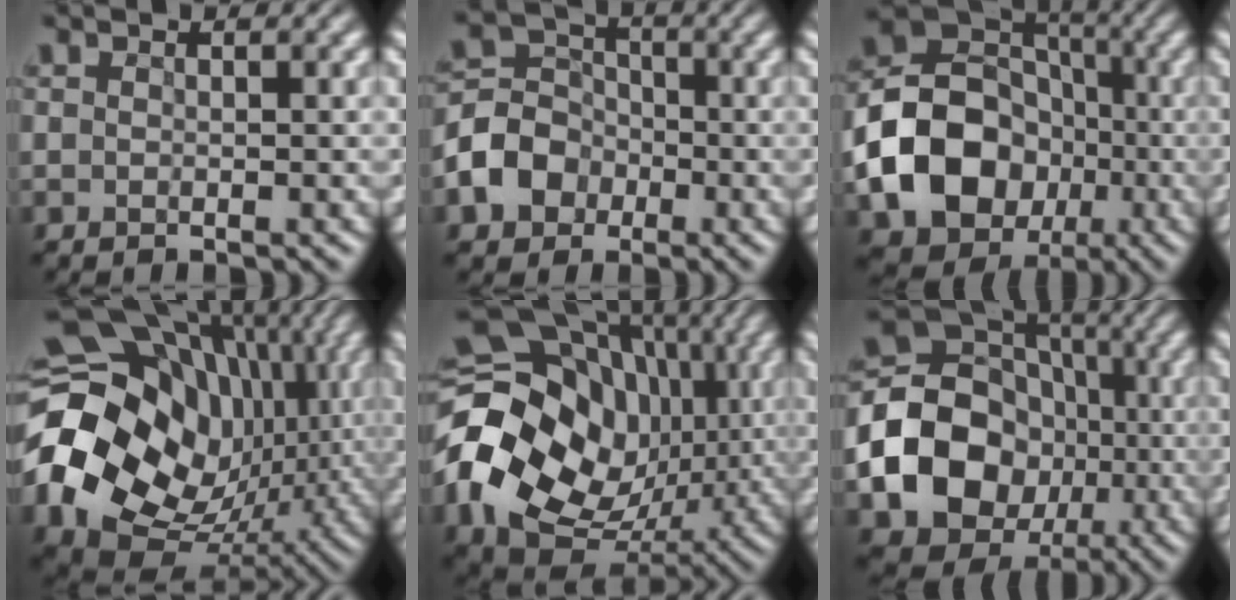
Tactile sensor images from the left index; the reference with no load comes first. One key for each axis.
{"total": 5.0, "fx": -2.1, "fy": 4.0, "fz": 2.2, "tx": -0.047, "ty": 0.012, "tz": -0.049}
{"total": 13.6, "fx": -3.4, "fy": 10.9, "fz": 7.5, "tx": -0.149, "ty": -0.014, "tz": -0.066}
{"total": 19.1, "fx": 1.8, "fy": 14.6, "fz": 12.3, "tx": -0.260, "ty": -0.006, "tz": 0.063}
{"total": 18.0, "fx": 0.2, "fy": 14.2, "fz": 10.9, "tx": -0.227, "ty": 0.002, "tz": 0.025}
{"total": 15.6, "fx": -3.2, "fy": 13.3, "fz": 7.5, "tx": -0.144, "ty": -0.009, "tz": -0.061}